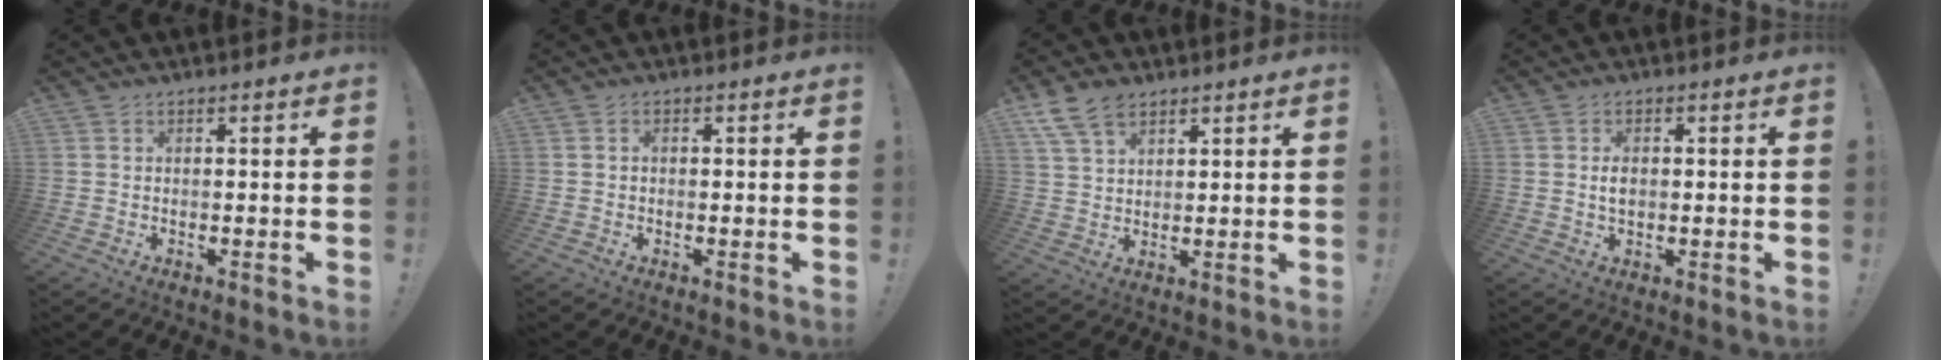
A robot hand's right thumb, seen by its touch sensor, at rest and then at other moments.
{"total": 0.9, "force": [-0.2, 0.7, 0.6], "torque": [-0.015, 0.005, -0.003]}
{"total": 8.4, "force": [5.5, 4.7, 4.2], "torque": [-0.081, -0.015, 0.110]}
{"total": 2.6, "force": [0.1, 1.6, 2.0], "torque": [-0.027, 0.000, -0.002]}